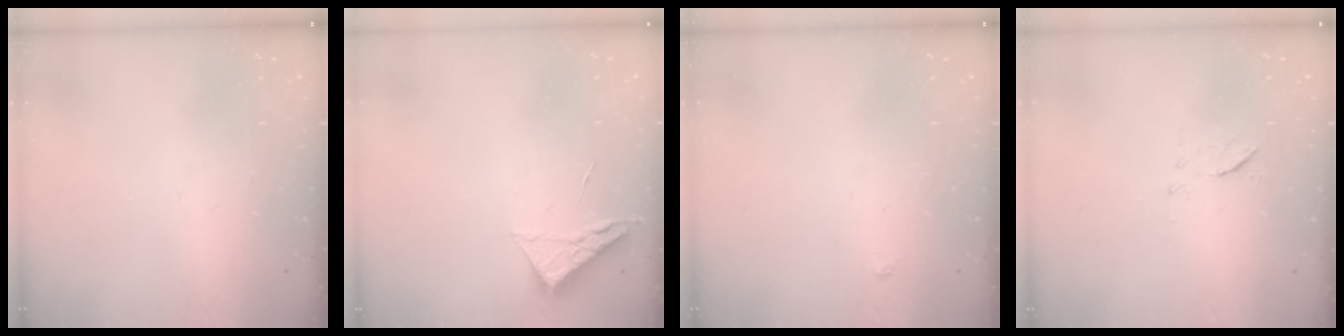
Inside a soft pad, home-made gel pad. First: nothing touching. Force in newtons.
{"total": 3.8, "press": 3.8, "slide": 0.5}
{"total": 3.0, "press": 3.0, "slide": 0.5}
{"total": 6.8, "press": 6.6, "slide": 1.8}